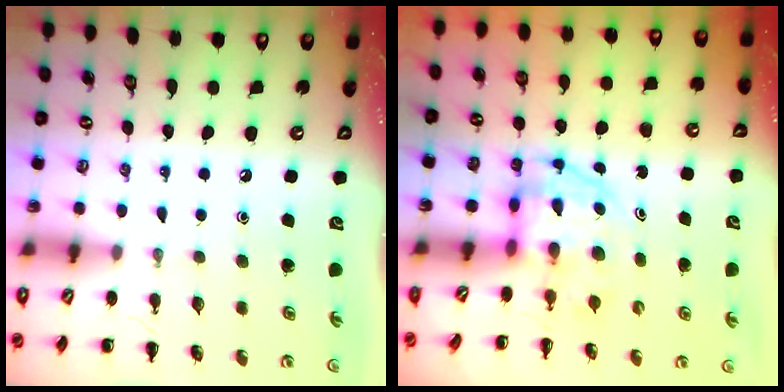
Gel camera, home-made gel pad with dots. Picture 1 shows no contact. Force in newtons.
{"total": 3.5, "press": 3.4, "slide": 0.5}